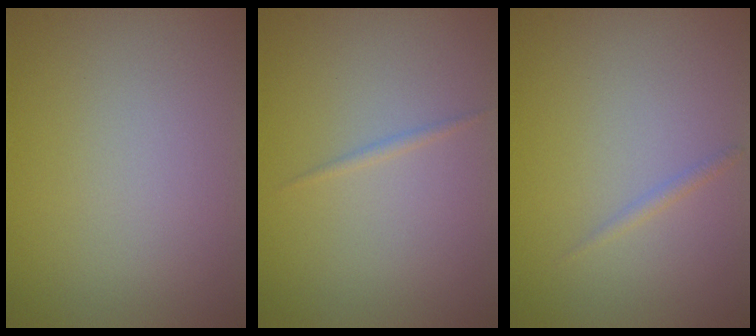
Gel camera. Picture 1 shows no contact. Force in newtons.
{"total": 0.5, "press": 0.5, "slide": 0.0}
{"total": 0.7, "press": 0.7, "slide": 0.0}